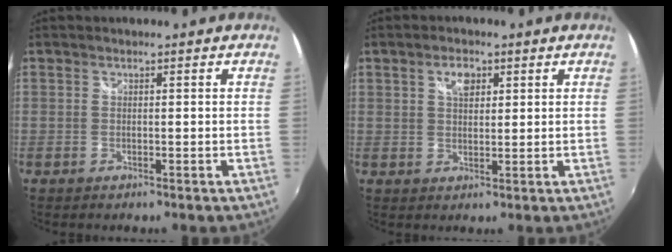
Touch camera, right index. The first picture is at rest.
{"total": 3.7, "force": [1.7, 2.2, 2.5], "torque": [-0.039, 0.007, 0.029]}